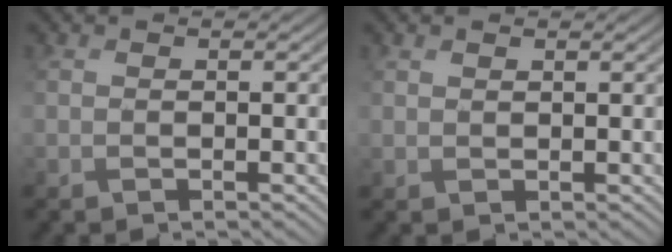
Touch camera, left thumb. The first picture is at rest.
{"total": 1.2, "force": [1.0, 0.1, -0.6], "torque": [0.007, 0.007, 0.024]}